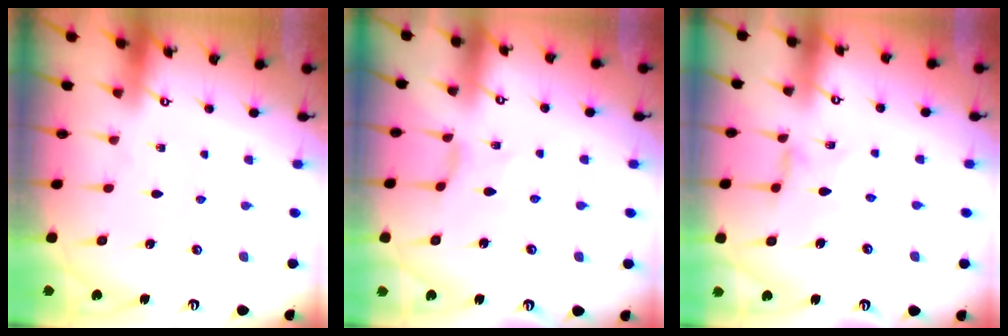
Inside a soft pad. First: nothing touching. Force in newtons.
{"total": 2.0, "press": 2.0, "slide": 0.4}
{"total": 2.0, "press": 1.9, "slide": 0.4}